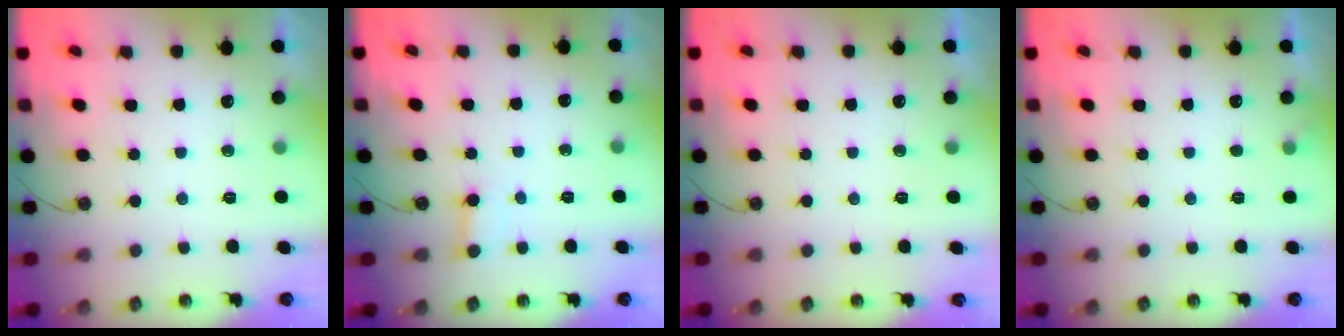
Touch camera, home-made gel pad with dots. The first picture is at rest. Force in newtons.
{"total": 2.2, "press": 2.2, "slide": 0.1}
{"total": 0.0}
{"total": 2.6, "press": 2.6, "slide": 0.4}